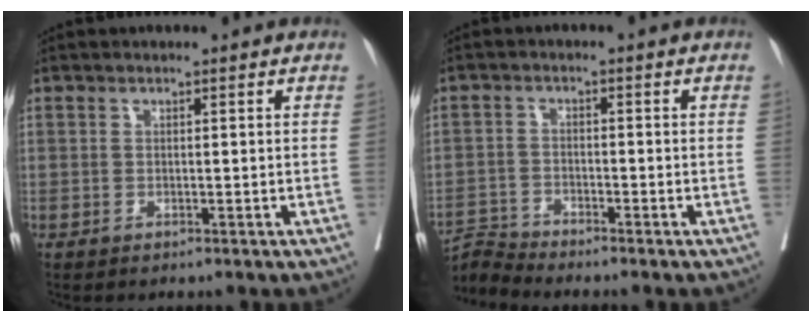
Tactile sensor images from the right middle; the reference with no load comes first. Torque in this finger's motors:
{"motor_torque": [-0.21, -0.20, -0.06, -0.01]}